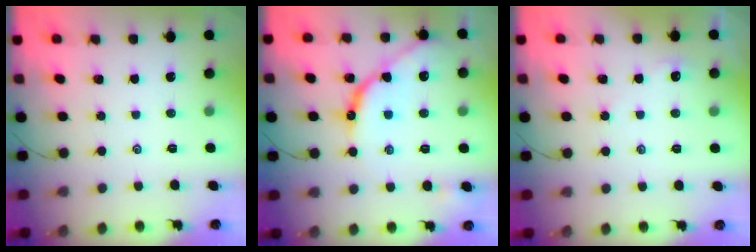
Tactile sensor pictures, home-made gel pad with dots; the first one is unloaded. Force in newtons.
{"total": 11.1, "press": 11.1, "slide": 1.0}
{"total": 2.0, "press": 2.0, "slide": 0.3}